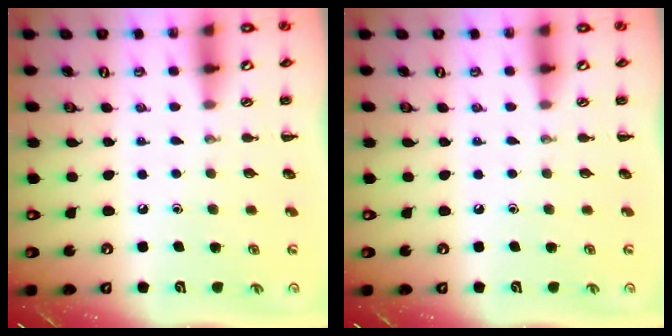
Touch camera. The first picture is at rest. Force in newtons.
{"total": 0.0}